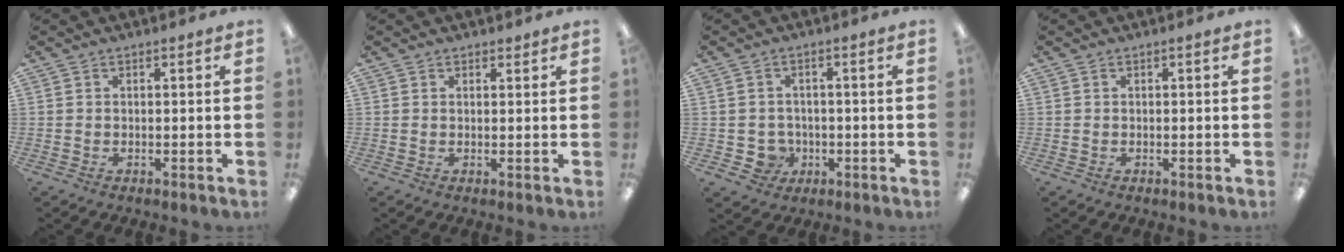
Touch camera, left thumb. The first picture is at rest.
{"total": 1.1, "force": [1.0, 0.6, 0.1], "torque": [0.007, -0.002, 0.017]}
{"total": 4.8, "force": [-1.1, 4.4, 1.3], "torque": [-0.025, 0.006, -0.017]}
{"total": 0.0}